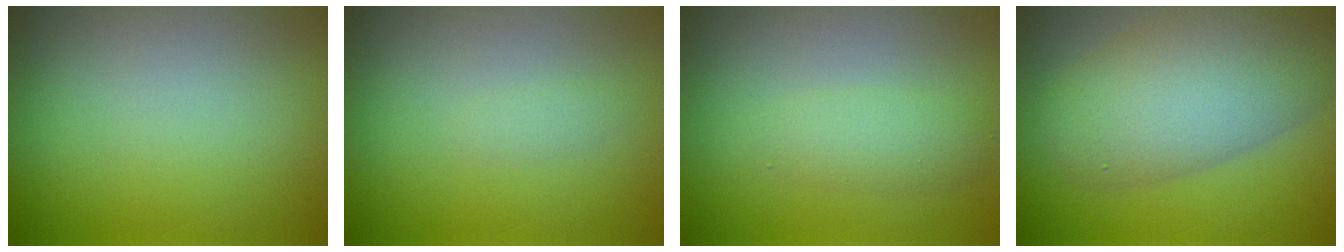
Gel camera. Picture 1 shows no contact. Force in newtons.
{"total": 0.6, "press": 0.6, "slide": 0.0}
{"total": 2.0, "press": 2.0, "slide": 0.0}
{"total": 8.5, "press": 8.5, "slide": 0.5}